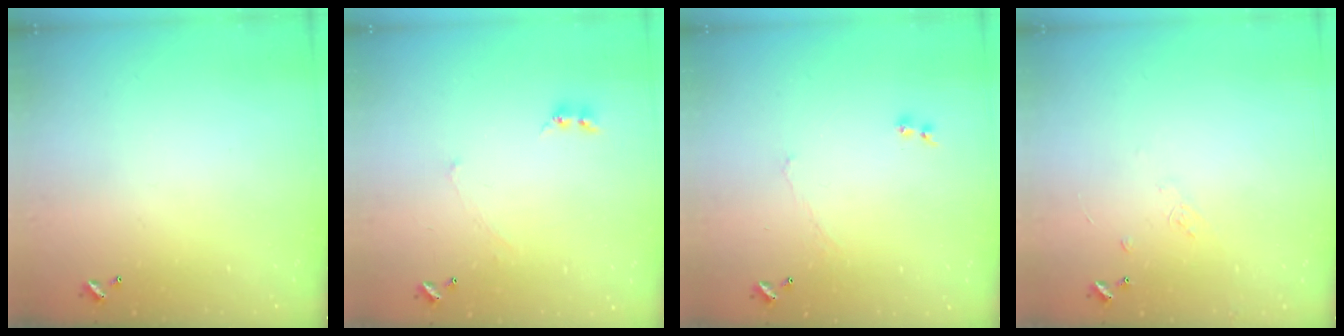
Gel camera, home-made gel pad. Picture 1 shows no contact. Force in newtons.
{"total": 0.6, "press": 0.3, "slide": 0.5}
{"total": 1.5, "press": 1.4, "slide": 0.6}
{"total": 6.5, "press": 6.4, "slide": 0.9}